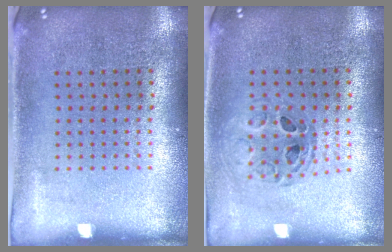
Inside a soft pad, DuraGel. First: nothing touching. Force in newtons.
{"total": 0.8, "press": 0.8, "slide": 0.1}